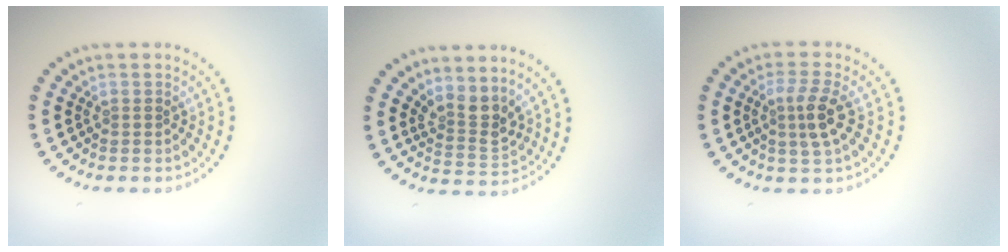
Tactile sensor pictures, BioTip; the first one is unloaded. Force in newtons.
{"total": 2.8, "press": 2.0, "slide": 1.9}
{"total": 2.8, "press": 2.5, "slide": 1.3}